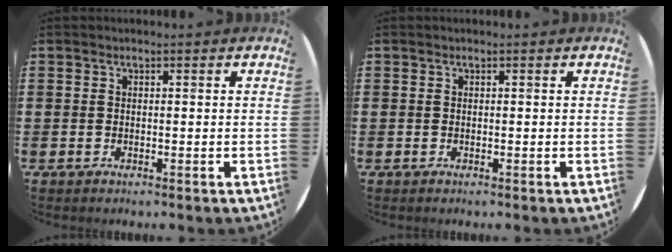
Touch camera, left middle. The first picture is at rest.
{"total": 0.0}